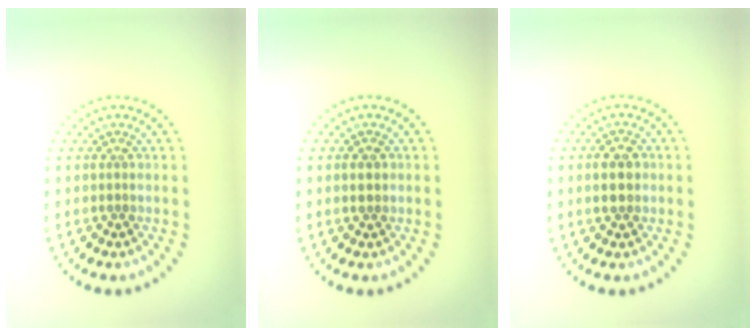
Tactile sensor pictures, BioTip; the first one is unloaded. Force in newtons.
{"total": 1.1, "press": 1.1, "slide": 0.2}
{"total": 2.6, "press": 2.6, "slide": 0.2}